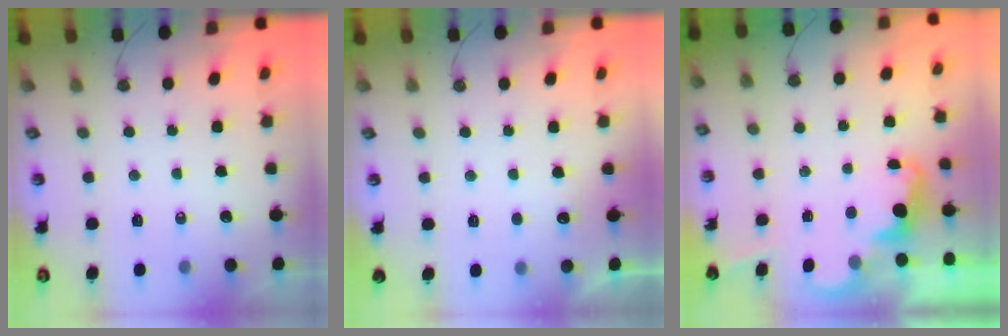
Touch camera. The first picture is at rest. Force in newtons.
{"total": 3.8, "press": 3.6, "slide": 1.1}
{"total": 2.3, "press": 2.3, "slide": 0.5}